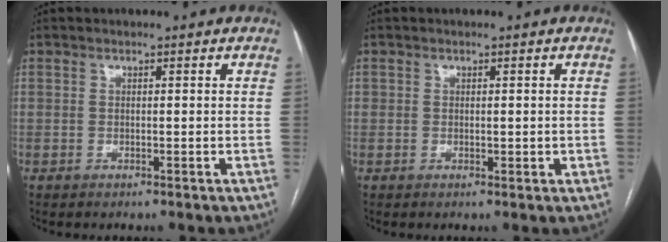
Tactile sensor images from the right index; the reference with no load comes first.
{"total": 1.3, "force": [0.0, 1.1, 0.8], "torque": [-0.009, 0.003, 0.004]}